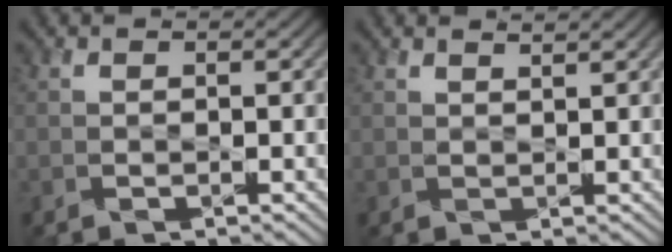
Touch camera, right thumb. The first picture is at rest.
{"total": 1.2, "force": [1.1, 0.0, 0.5], "torque": [-0.013, -0.002, 0.017]}